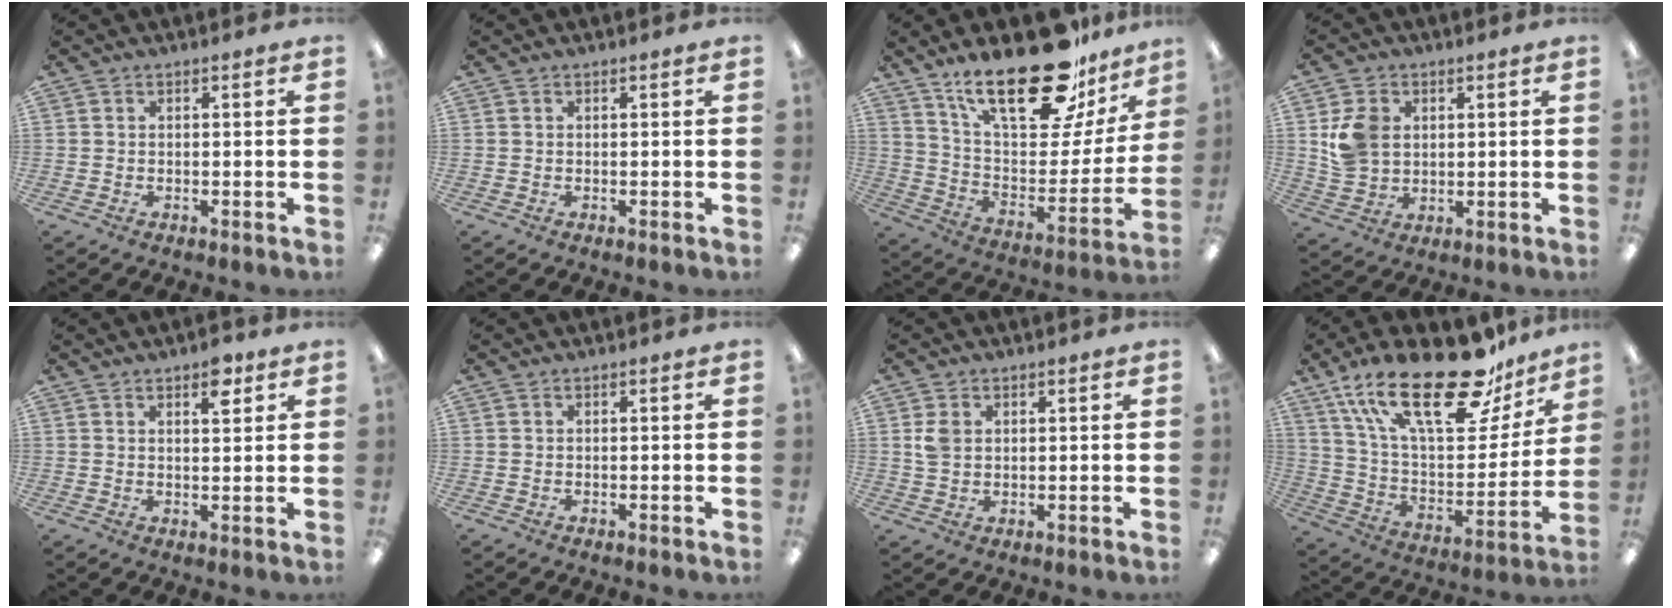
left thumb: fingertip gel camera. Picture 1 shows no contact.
{"total": 0.0}
{"total": 27.2, "force": [19.1, 10.2, 16.5], "torque": [-0.253, -0.118, 0.323]}
{"total": 8.1, "force": [2.2, 6.7, 4.0], "torque": [-0.079, 0.011, 0.044]}
{"total": 4.8, "force": [3.2, 1.9, 3.0], "torque": [-0.026, -0.014, 0.048]}
{"total": 0.0}
{"total": 3.5, "force": [1.2, 2.8, 1.7], "torque": [-0.030, 0.002, 0.021]}
{"total": 28.7, "force": [18.5, 11.5, 18.8], "torque": [-0.310, -0.106, 0.314]}